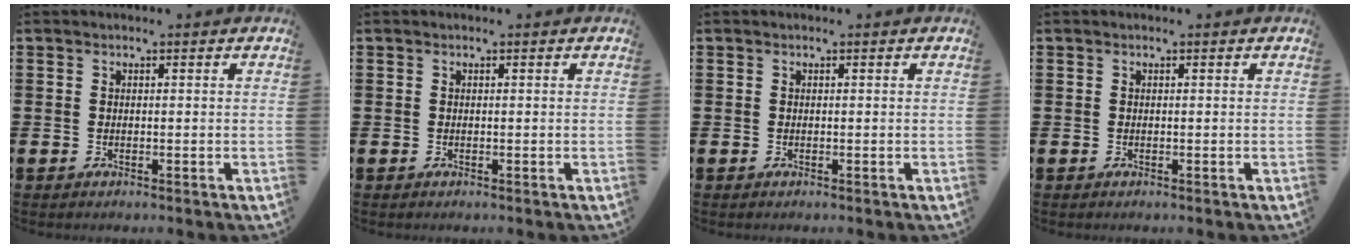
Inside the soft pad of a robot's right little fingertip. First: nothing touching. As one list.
[{"total": 0.0}, {"total": 0.0}, {"total": 0.0}]